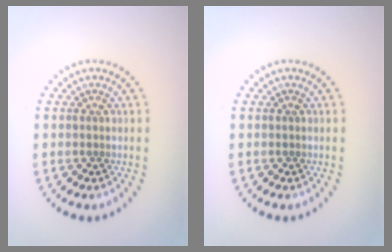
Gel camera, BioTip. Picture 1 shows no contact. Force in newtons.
{"total": 0.0}